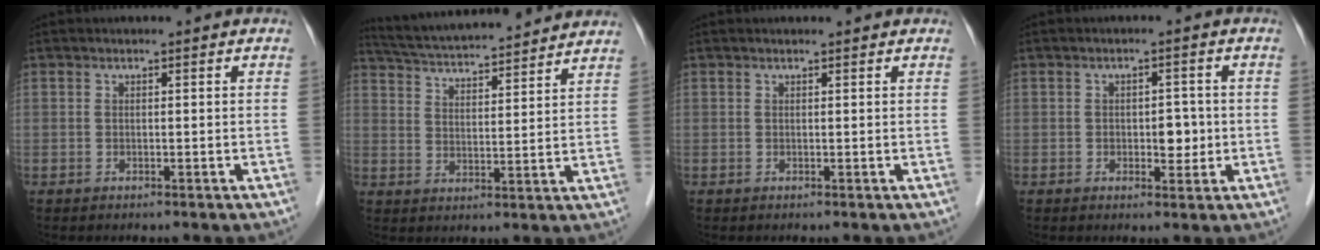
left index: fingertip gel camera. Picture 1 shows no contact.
{"total": 18.5, "force": [17.0, 1.9, 7.0], "torque": [-0.121, 0.040, 0.254]}
{"total": 1.7, "force": [1.5, 0.4, 0.5], "torque": [-0.014, 0.013, 0.015]}
{"total": 3.1, "force": [-0.3, 1.9, 2.5], "torque": [-0.029, 0.002, 0.000]}